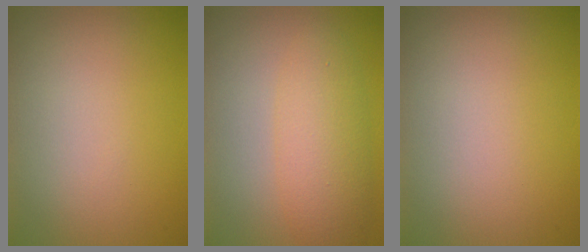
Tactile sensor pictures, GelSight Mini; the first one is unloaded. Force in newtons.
{"total": 4.3, "press": 4.3, "slide": 0.1}
{"total": 0.0}